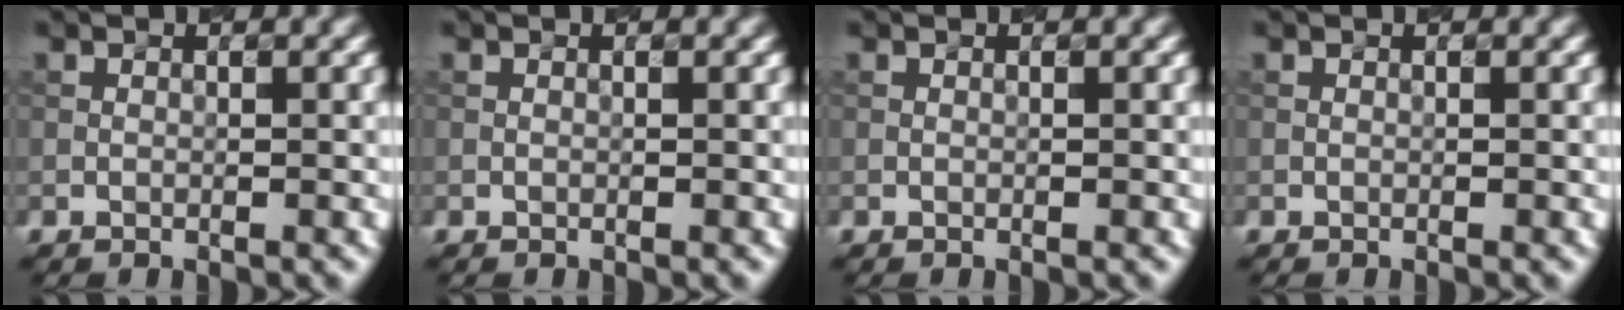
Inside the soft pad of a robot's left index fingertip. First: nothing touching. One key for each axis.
{"total": 0.0}
{"total": 0.0}
{"total": 0.0}